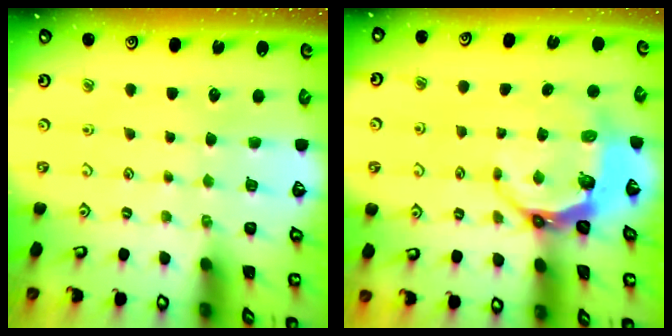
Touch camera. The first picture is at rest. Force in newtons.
{"total": 7.5, "press": 6.5, "slide": 3.8}